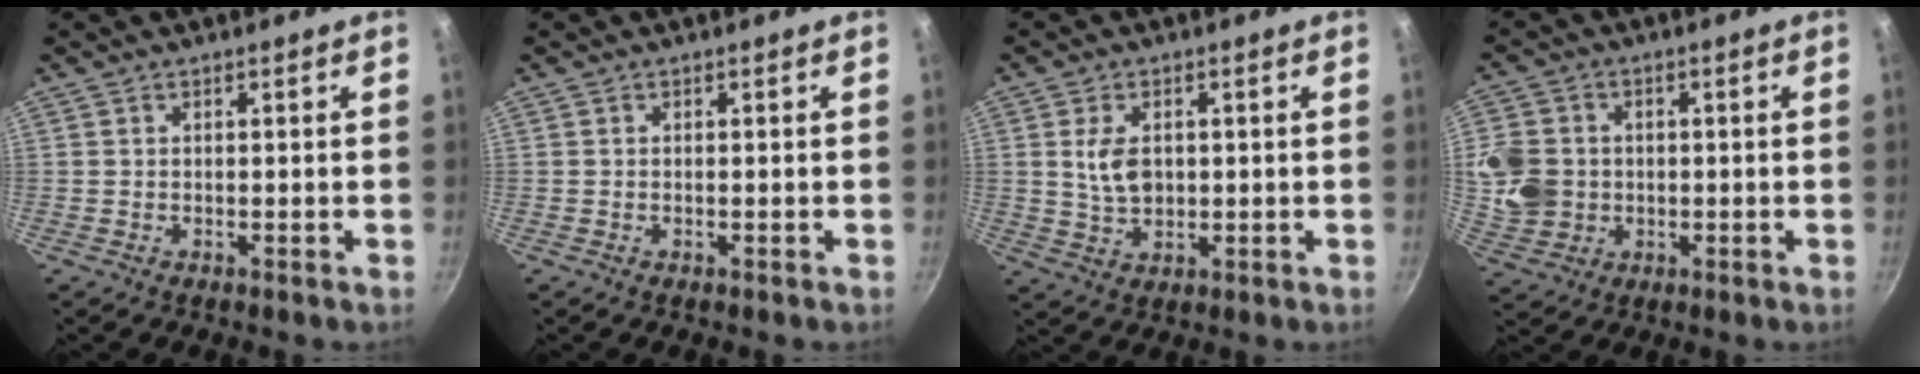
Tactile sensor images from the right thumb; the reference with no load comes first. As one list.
[{"total": 0.0}, {"total": 4.6, "force": [1.0, 3.1, 3.2], "torque": [-0.048, -0.007, 0.022]}, {"total": 9.7, "force": [0.1, 8.5, 4.6], "torque": [-0.076, 0.000, 0.003]}]